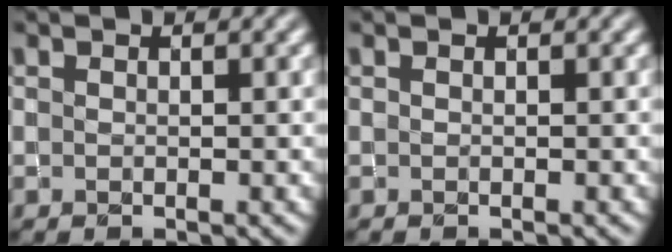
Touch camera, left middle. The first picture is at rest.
{"total": 0.0}